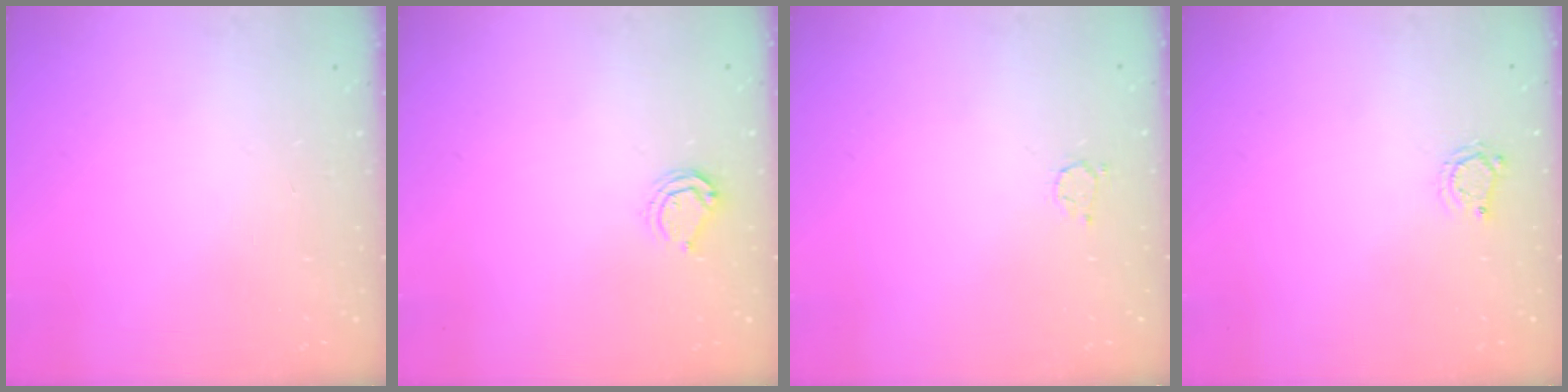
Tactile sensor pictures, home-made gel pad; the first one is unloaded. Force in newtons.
{"total": 5.4, "press": 5.4, "slide": 0.7}
{"total": 2.5, "press": 2.5, "slide": 0.4}
{"total": 3.6, "press": 3.6, "slide": 0.5}